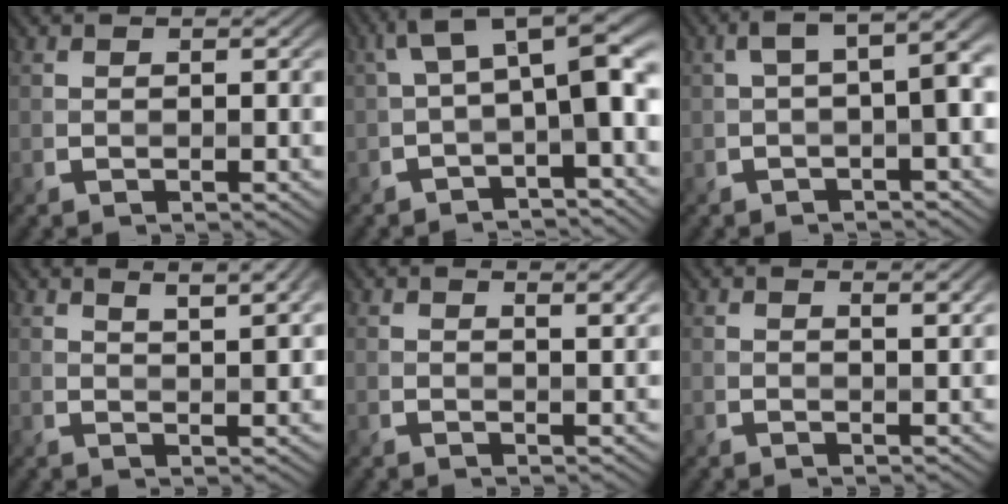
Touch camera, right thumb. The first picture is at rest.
{"total": 7.6, "force": [-0.1, 2.5, 7.2], "torque": [-0.118, 0.016, -0.009]}
{"total": 4.0, "force": [-0.1, 1.0, 3.8], "torque": [-0.059, 0.015, -0.005]}
{"total": 4.9, "force": [3.1, 1.0, 3.6], "torque": [-0.062, 0.007, 0.052]}
{"total": 2.7, "force": [1.7, 0.6, 1.9], "torque": [-0.027, -0.001, 0.028]}
{"total": 2.2, "force": [1.5, 0.5, 1.6], "torque": [-0.022, -0.001, 0.024]}